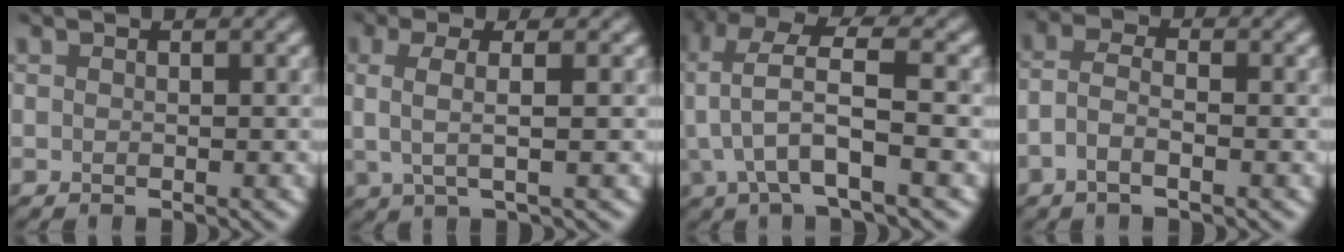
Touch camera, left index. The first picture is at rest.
{"total": 3.1, "force": [0.4, 0.9, 2.9], "torque": [-0.056, 0.006, 0.010]}
{"total": 7.1, "force": [-0.7, 2.2, 6.7], "torque": [-0.135, 0.020, -0.015]}
{"total": 2.7, "force": [-1.3, 1.1, 2.1], "torque": [-0.045, 0.010, -0.035]}